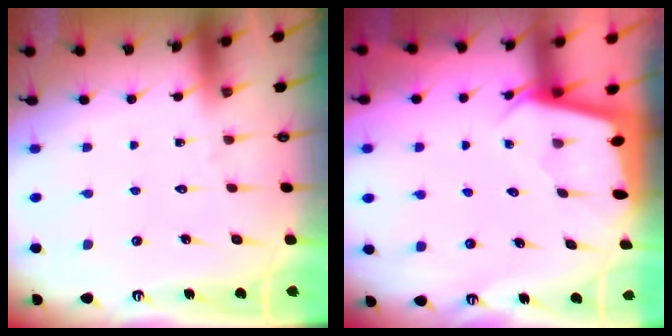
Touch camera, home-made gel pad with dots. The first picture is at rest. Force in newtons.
{"total": 2.0, "press": 1.9, "slide": 0.2}